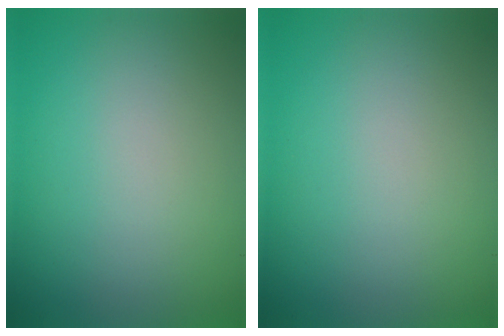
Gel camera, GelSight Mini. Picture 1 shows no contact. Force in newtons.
{"total": 0.0}